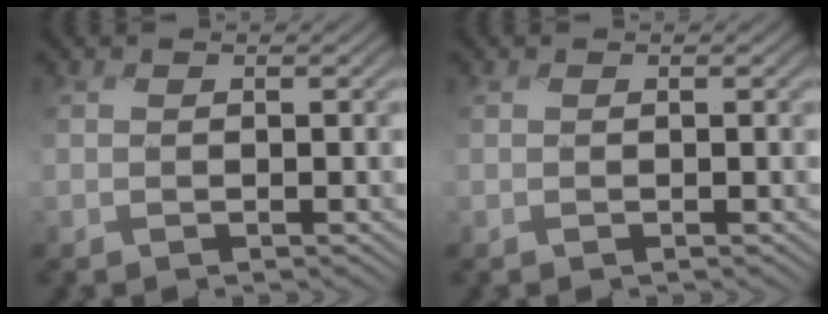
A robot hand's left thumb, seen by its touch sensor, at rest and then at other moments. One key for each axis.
{"total": 0.0}